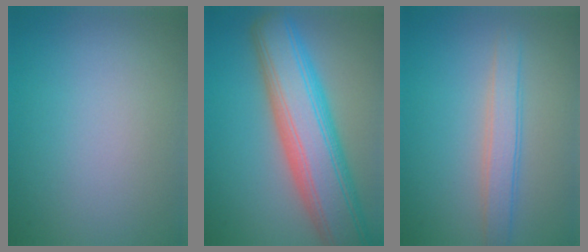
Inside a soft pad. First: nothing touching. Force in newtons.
{"total": 10.5, "press": 10.5, "slide": 0.4}
{"total": 2.7, "press": 2.7, "slide": 0.0}